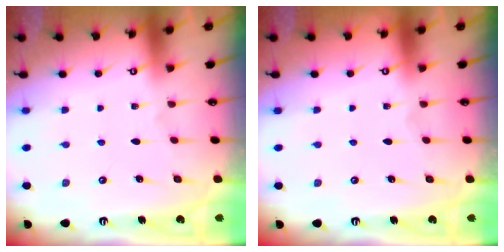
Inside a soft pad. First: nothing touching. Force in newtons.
{"total": 0.0}